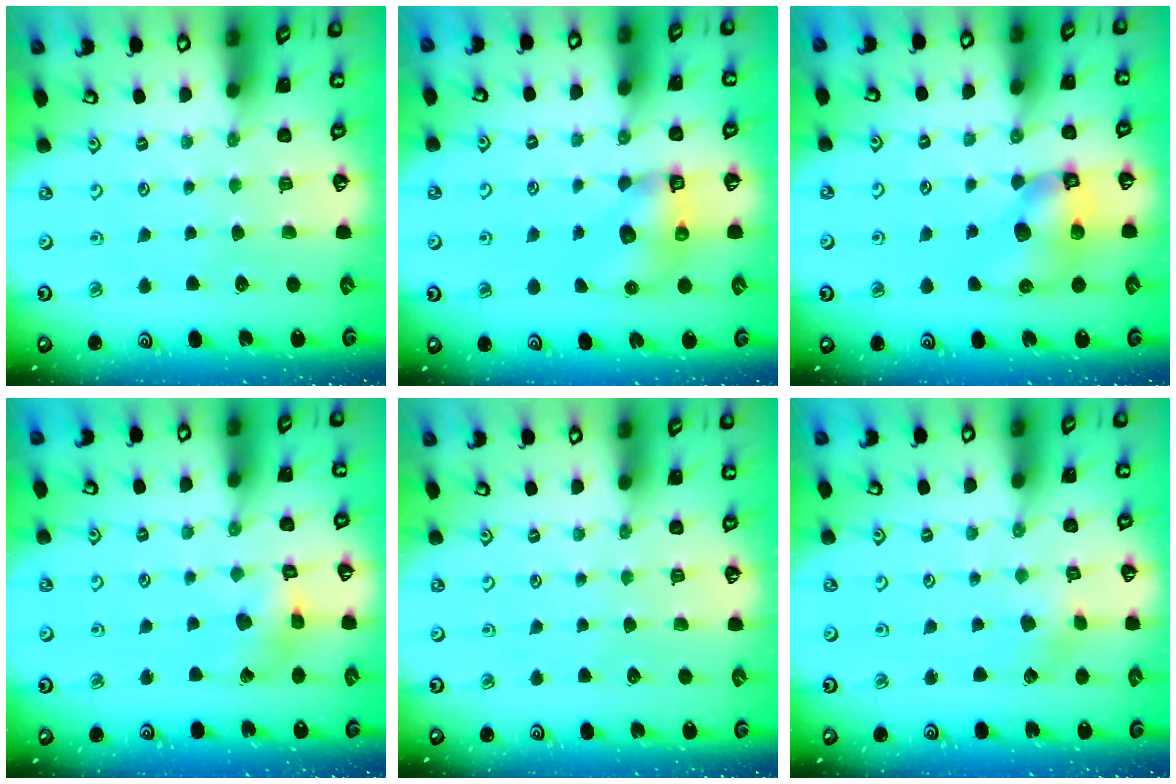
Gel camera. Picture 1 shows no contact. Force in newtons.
{"total": 7.6, "press": 7.6, "slide": 0.8}
{"total": 10.6, "press": 10.5, "slide": 1.7}
{"total": 7.4, "press": 7.4, "slide": 0.6}
{"total": 0.0}
{"total": 2.9, "press": 2.9, "slide": 0.4}